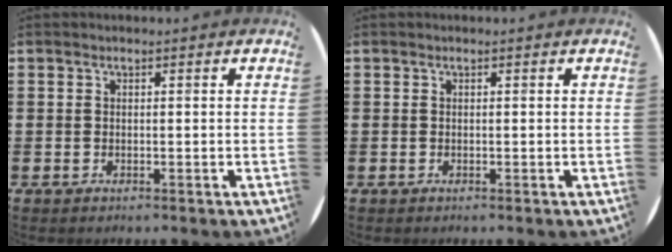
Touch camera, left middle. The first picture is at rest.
{"total": 0.0}